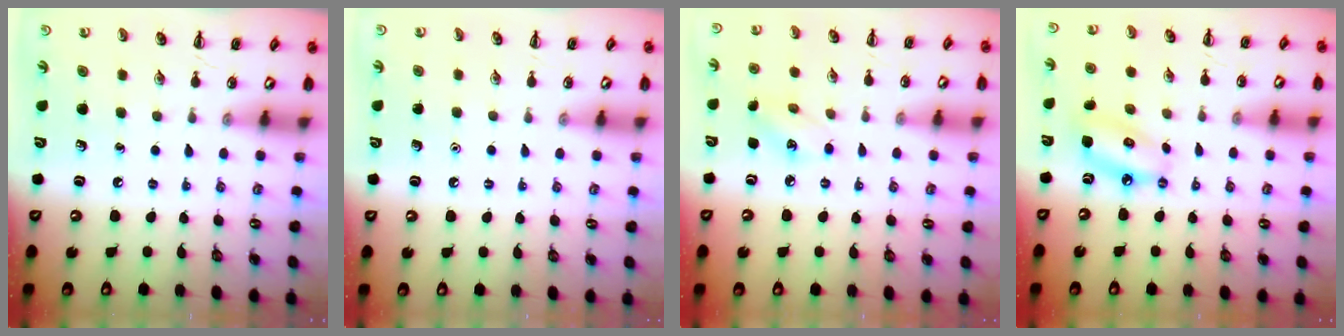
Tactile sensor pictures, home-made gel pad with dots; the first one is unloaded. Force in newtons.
{"total": 1.6, "press": 1.6, "slide": 0.1}
{"total": 5.6, "press": 5.4, "slide": 1.4}
{"total": 9.0, "press": 8.7, "slide": 2.3}